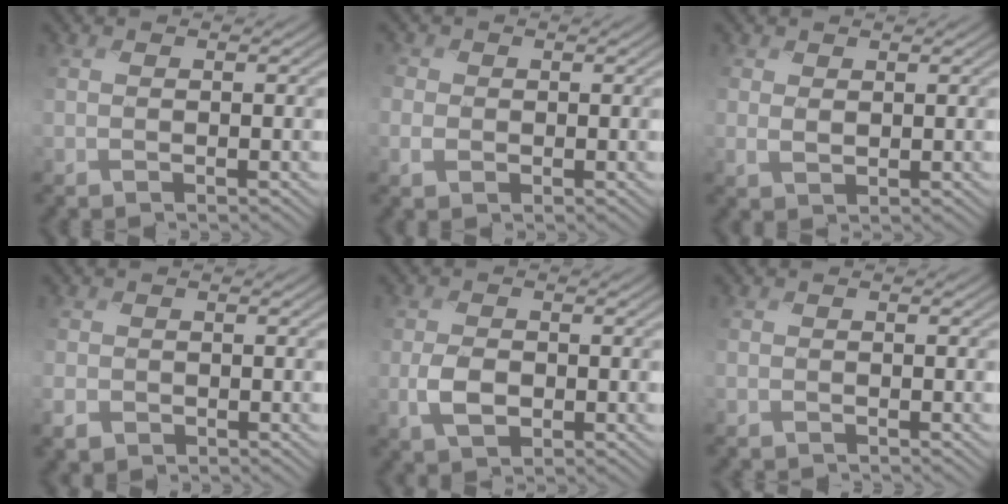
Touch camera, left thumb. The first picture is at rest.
{"total": 2.1, "force": [-0.3, 1.9, 0.9], "torque": [-0.027, -0.001, -0.011]}
{"total": 1.8, "force": [0.8, 1.2, 1.0], "torque": [-0.026, -0.002, 0.018]}
{"total": 2.3, "force": [-1.1, 1.9, 0.8], "torque": [-0.027, -0.009, -0.027]}
{"total": 3.5, "force": [-0.9, 2.4, 2.5], "torque": [-0.058, -0.006, -0.019]}
{"total": 1.1, "force": [-1.1, 0.2, 0.0], "torque": [-0.001, -0.006, -0.023]}